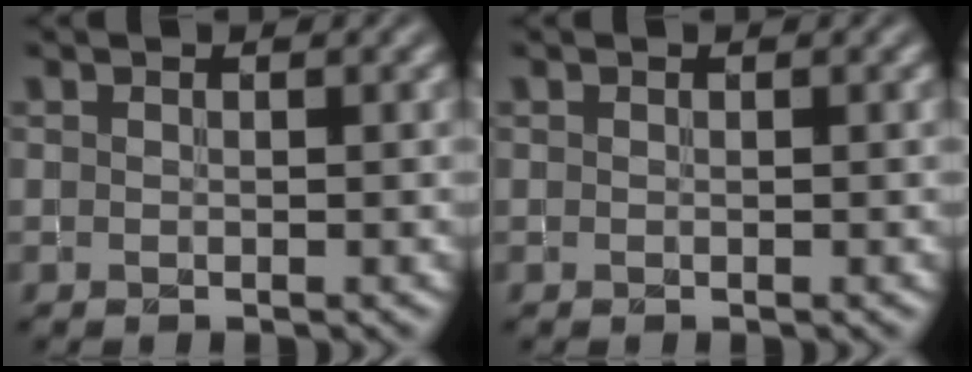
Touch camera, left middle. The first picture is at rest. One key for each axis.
{"total": 0.0}